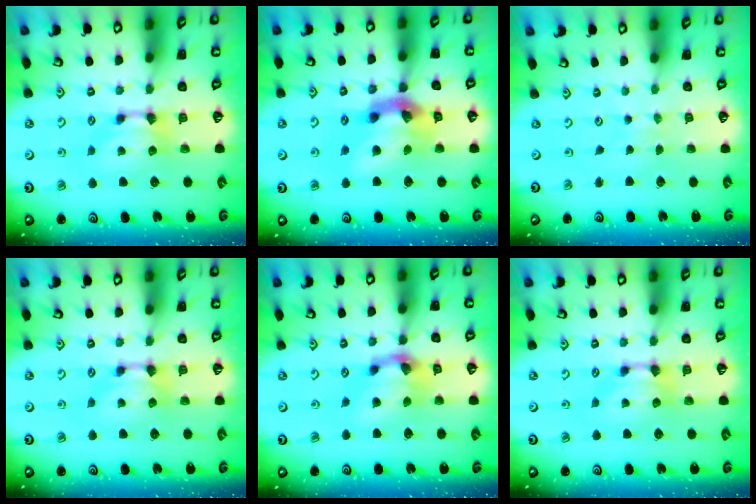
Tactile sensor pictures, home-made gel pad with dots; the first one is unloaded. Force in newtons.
{"total": 8.8, "press": 8.4, "slide": 2.7}
{"total": 3.8, "press": 3.8, "slide": 0.2}
{"total": 0.0}
{"total": 4.3, "press": 3.9, "slide": 1.8}
{"total": 0.0}